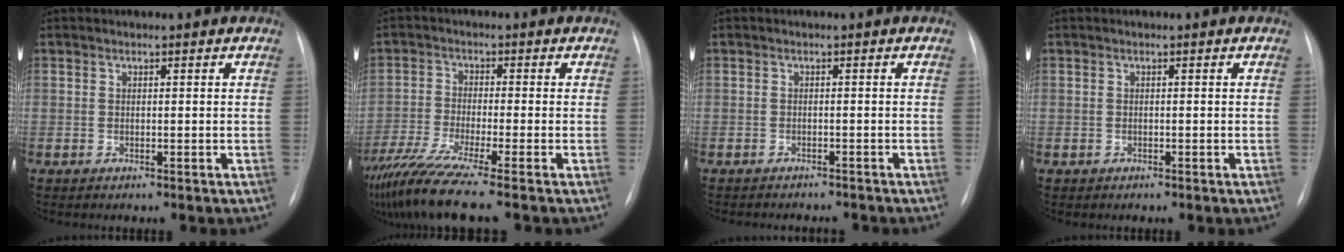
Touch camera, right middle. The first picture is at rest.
{"total": 10.4, "force": [-8.1, -1.4, 6.5], "torque": [-0.122, -0.039, -0.139]}
{"total": 5.9, "force": [-5.5, 1.5, 1.6], "torque": [-0.017, -0.003, -0.063]}
{"total": 0.0}